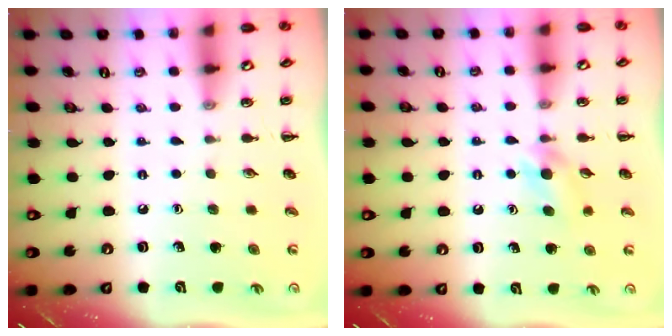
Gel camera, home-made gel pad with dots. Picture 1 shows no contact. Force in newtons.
{"total": 5.0, "press": 4.6, "slide": 1.7}